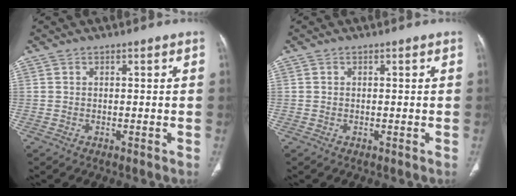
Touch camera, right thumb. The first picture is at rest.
{"total": 0.0}